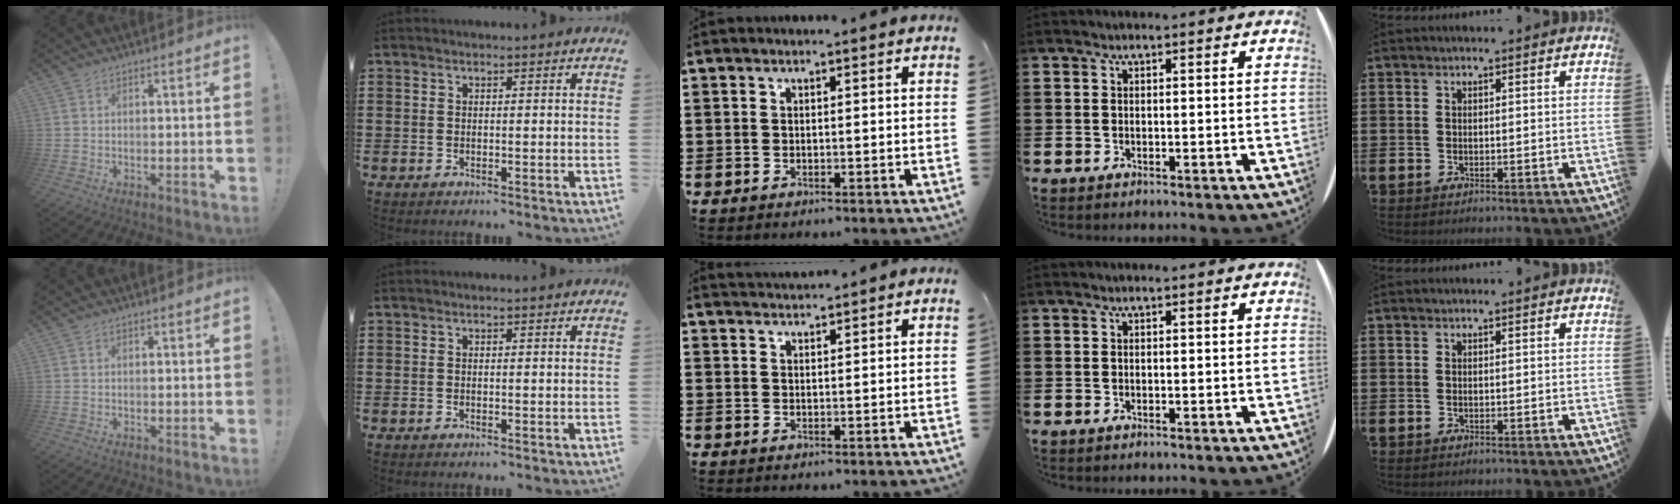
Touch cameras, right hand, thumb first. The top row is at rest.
{"middle": {"total": 1.8, "force": [1.8, 0.0, -0.3], "torque": [0.000, -0.001, 0.035]}}